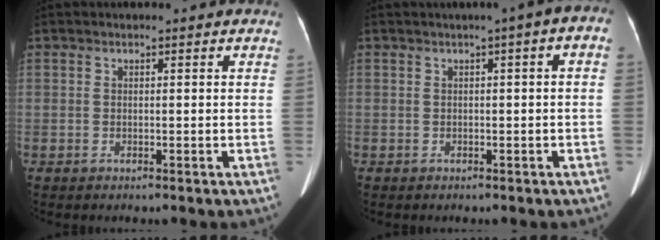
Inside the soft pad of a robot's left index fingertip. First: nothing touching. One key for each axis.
{"total": 3.0, "fx": 0.2, "fy": 1.0, "fz": 2.8, "tx": -0.030, "ty": 0.020, "tz": -0.005}